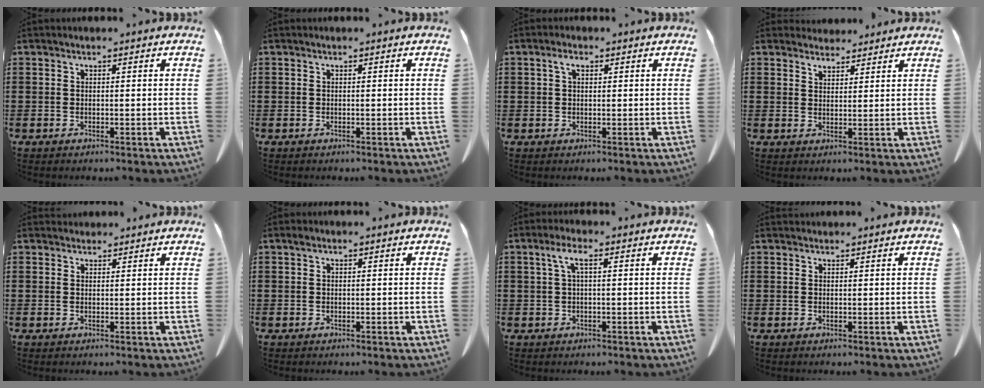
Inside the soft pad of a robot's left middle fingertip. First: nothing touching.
{"total": 0.0}
{"total": 2.0, "force": [0.8, 1.0, 1.6], "torque": [-0.036, 0.006, 0.014]}
{"total": 3.1, "force": [2.9, 1.1, 0.1], "torque": [-0.002, -0.007, 0.055]}
{"total": 1.4, "force": [1.4, 0.4, 0.0], "torque": [-0.004, 0.000, 0.029]}
{"total": 0.6, "force": [0.3, 0.3, 0.4], "torque": [-0.010, 0.002, 0.006]}
{"total": 3.2, "force": [0.6, 0.9, 3.0], "torque": [-0.061, 0.008, 0.010]}
{"total": 0.8, "force": [0.8, 0.2, 0.0], "torque": [-0.003, -0.002, 0.017]}